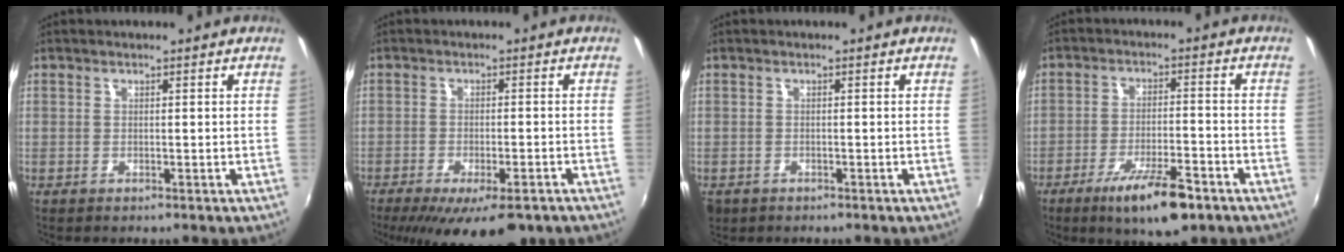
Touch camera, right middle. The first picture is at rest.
{"total": 13.8, "force": [-9.6, 4.6, 8.8], "torque": [-0.166, -0.040, -0.139]}
{"total": 2.9, "force": [-1.4, 2.2, 1.2], "torque": [-0.028, -0.009, -0.021]}
{"total": 10.9, "force": [-7.0, 2.7, 8.0], "torque": [-0.152, -0.016, -0.113]}